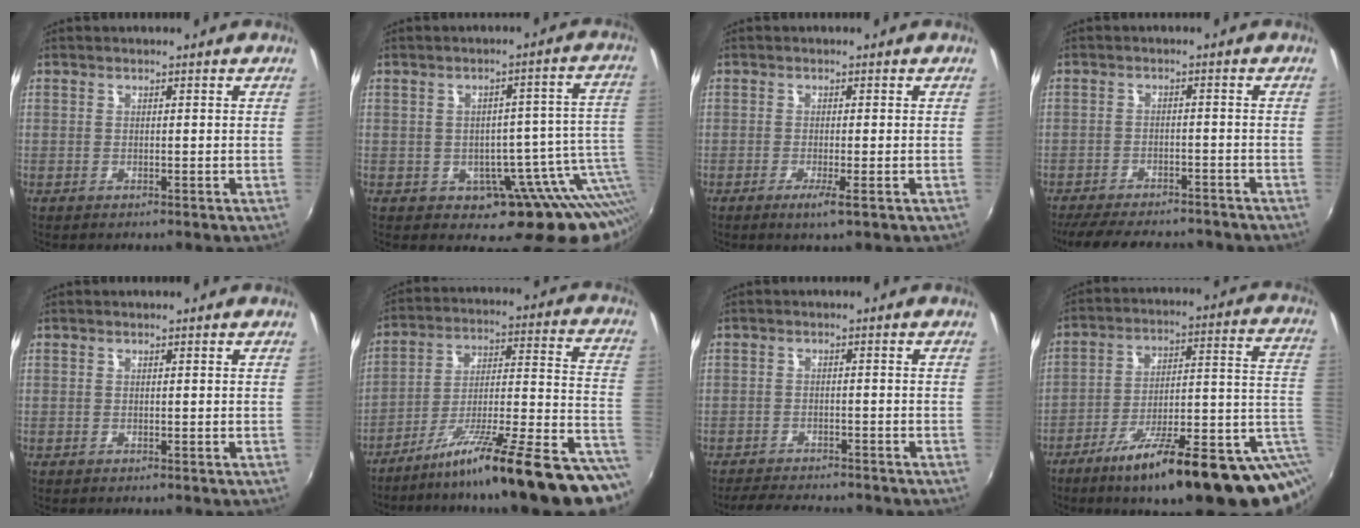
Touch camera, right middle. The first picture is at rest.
{"total": 12.9, "force": [-3.7, 7.8, 9.6], "torque": [-0.107, 0.000, -0.036]}
{"total": 2.6, "force": [-1.3, -0.1, 2.3], "torque": [-0.051, -0.008, -0.024]}
{"total": 15.4, "force": [-13.1, 4.5, 6.7], "torque": [-0.140, -0.022, -0.186]}
{"total": 0.0}
{"total": 25.1, "force": [-16.8, 1.8, 18.5], "torque": [-0.230, -0.028, -0.251]}
{"total": 7.5, "force": [-6.9, 1.6, 2.5], "torque": [-0.070, -0.008, -0.106]}
{"total": 24.7, "force": [-12.4, 4.4, 20.9], "torque": [-0.279, -0.027, -0.185]}